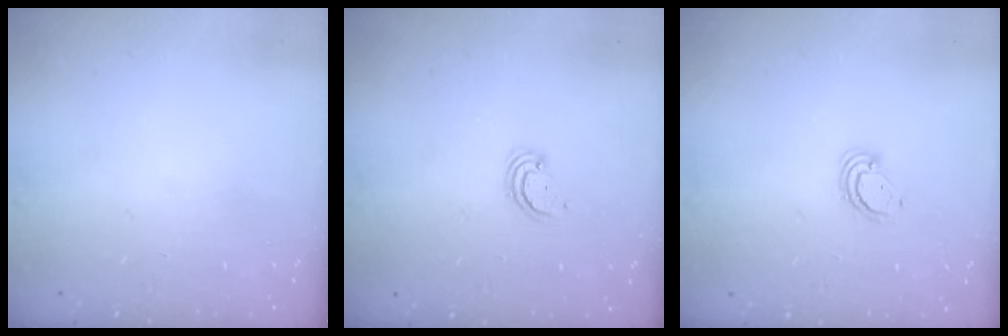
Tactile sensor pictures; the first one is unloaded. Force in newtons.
{"total": 2.6, "press": 2.6, "slide": 0.2}
{"total": 3.5, "press": 3.5, "slide": 0.1}